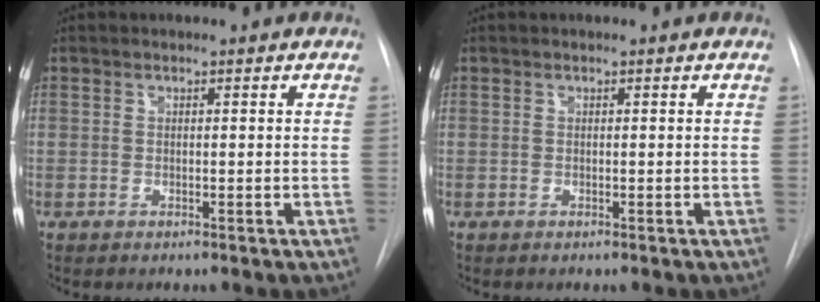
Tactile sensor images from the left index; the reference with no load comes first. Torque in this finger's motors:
{"motor_torque": [0.00, 0.00, 0.00, 0.00]}